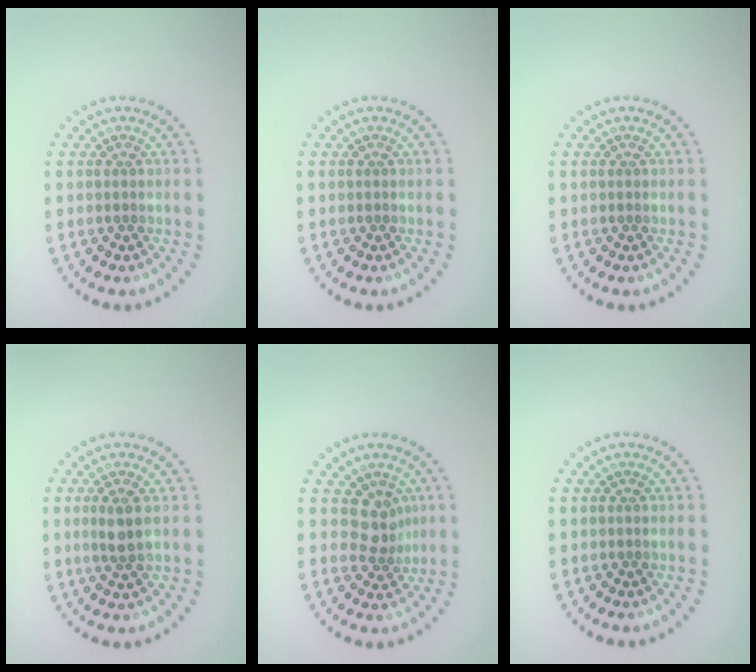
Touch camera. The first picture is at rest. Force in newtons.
{"total": 0.0}
{"total": 0.0}
{"total": 2.0, "press": 1.9, "slide": 0.7}
{"total": 2.4, "press": 1.8, "slide": 1.6}
{"total": 0.0}